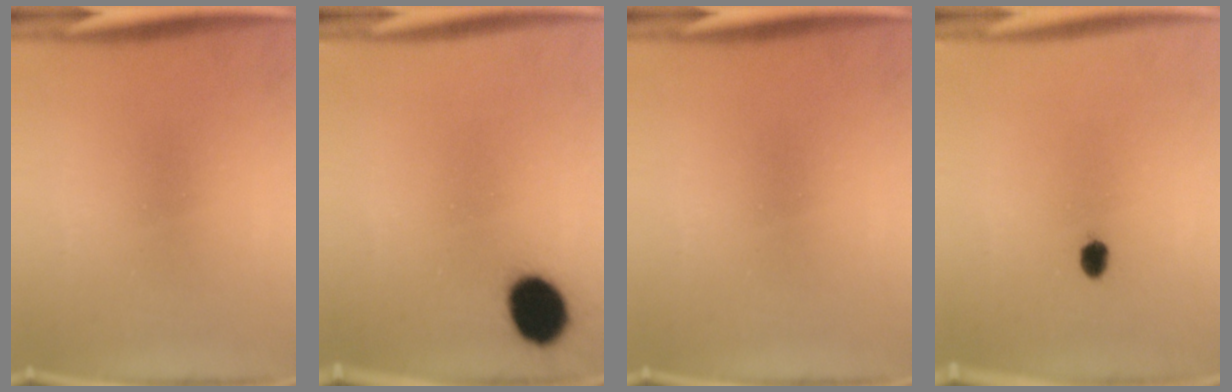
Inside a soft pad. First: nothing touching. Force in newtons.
{"total": 10.0}
{"total": 0.0}
{"total": 2.1}